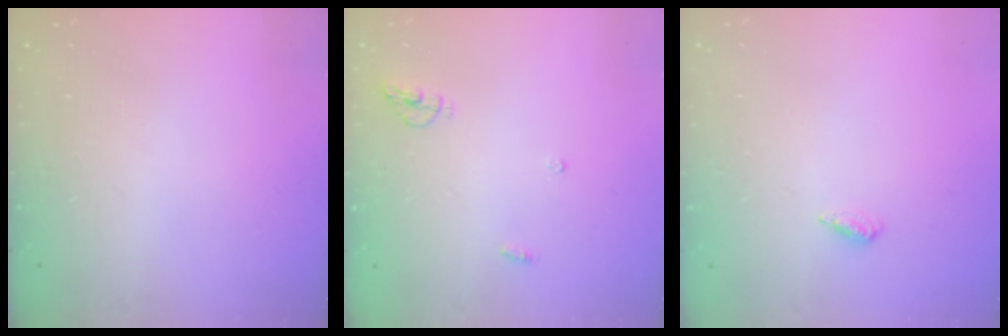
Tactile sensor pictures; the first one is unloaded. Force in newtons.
{"total": 5.0, "press": 4.9, "slide": 0.2}
{"total": 2.6, "press": 2.2, "slide": 1.3}